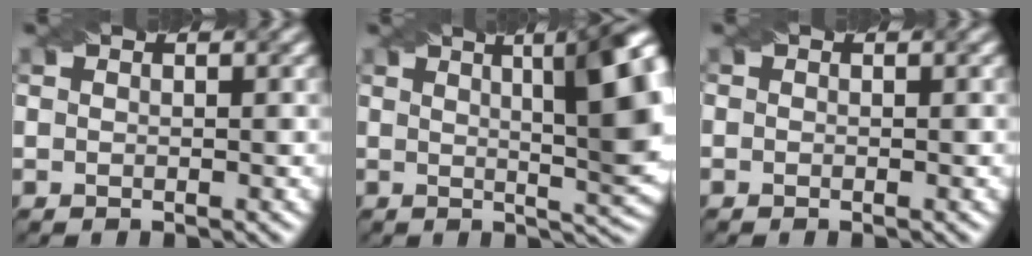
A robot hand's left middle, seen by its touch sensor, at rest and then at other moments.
{"total": 11.9, "force": [2.9, 3.7, 10.9], "torque": [-0.102, 0.021, 0.032]}
{"total": 0.0}